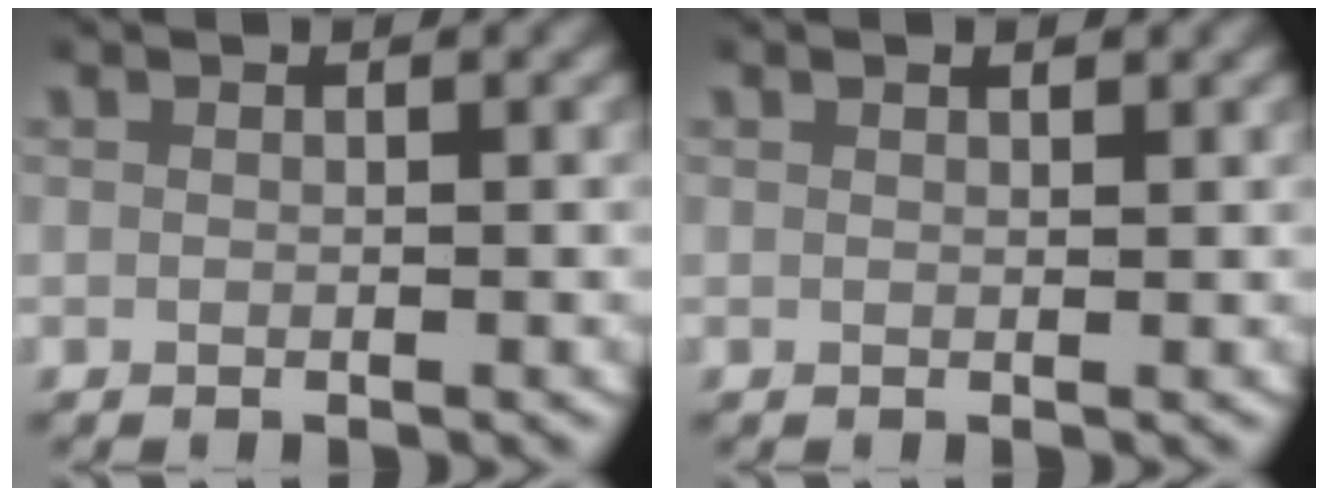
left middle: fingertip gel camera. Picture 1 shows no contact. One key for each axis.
{"total": 0.6, "fx": 0.5, "fy": 0.1, "fz": 0.2, "tx": 0.001, "ty": -0.001, "tz": 0.009}